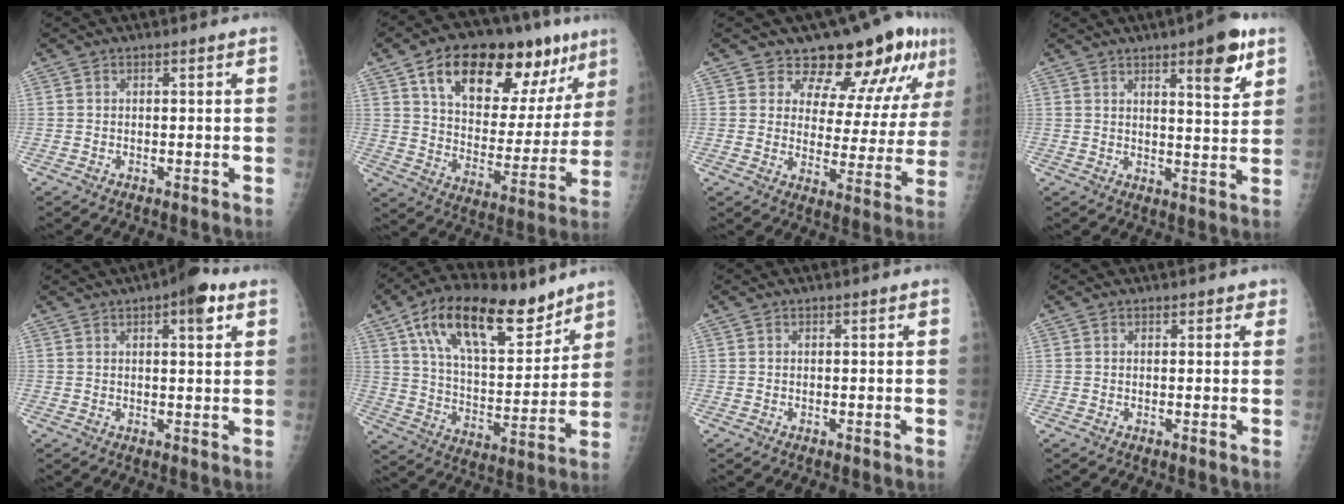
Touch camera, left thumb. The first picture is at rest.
{"total": 25.9, "force": [13.8, 12.8, 17.8], "torque": [-0.224, -0.018, 0.216]}
{"total": 14.2, "force": [10.2, 6.2, 7.7], "torque": [-0.059, -0.067, 0.129]}
{"total": 9.3, "force": [5.2, 2.4, 7.3], "torque": [-0.084, -0.028, 0.069]}
{"total": 6.1, "force": [3.0, 2.0, 5.0], "torque": [-0.056, -0.006, 0.035]}
{"total": 21.7, "force": [13.2, 9.8, 14.1], "torque": [-0.204, -0.046, 0.231]}
{"total": 0.0}
{"total": 1.2, "force": [0.7, 0.8, 0.3], "torque": [0.016, -0.002, 0.003]}